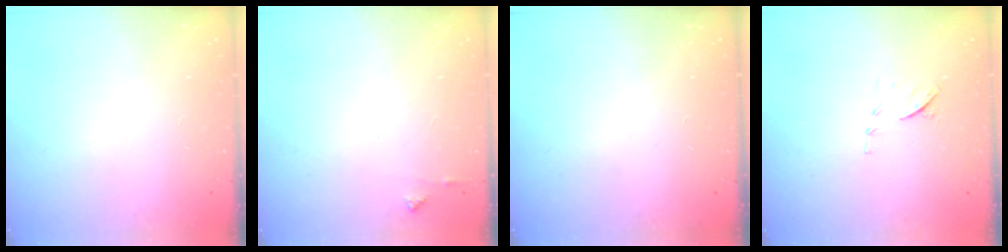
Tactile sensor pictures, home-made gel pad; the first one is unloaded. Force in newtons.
{"total": 3.5, "press": 3.4, "slide": 0.5}
{"total": 0.0}
{"total": 7.1, "press": 6.9, "slide": 1.3}